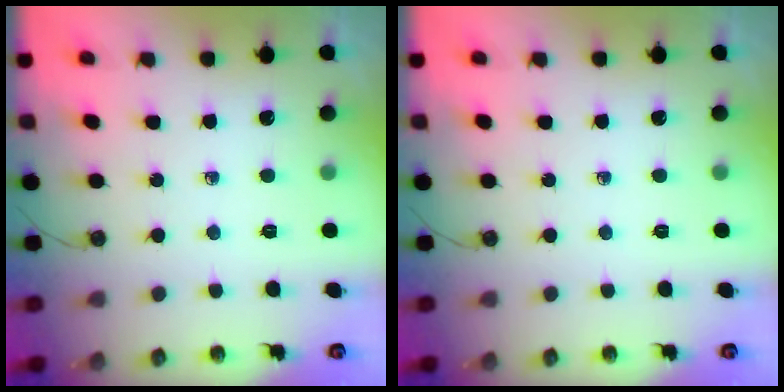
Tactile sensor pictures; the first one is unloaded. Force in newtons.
{"total": 0.0}